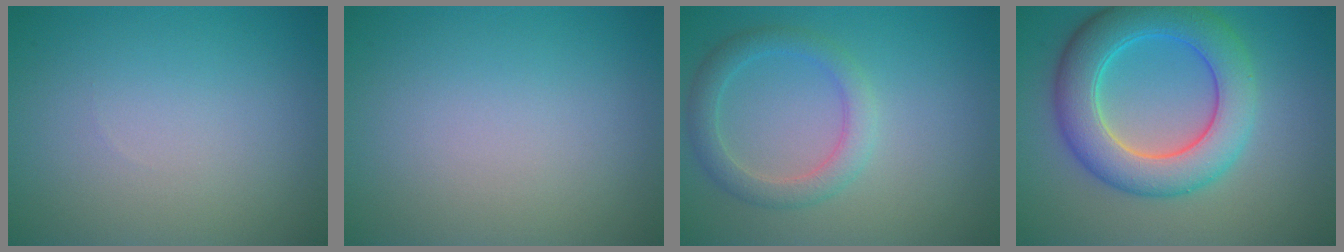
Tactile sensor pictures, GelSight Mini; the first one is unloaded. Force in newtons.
{"total": 0.0}
{"total": 2.9, "press": 2.9, "slide": 0.1}
{"total": 7.7, "press": 7.7, "slide": 0.3}